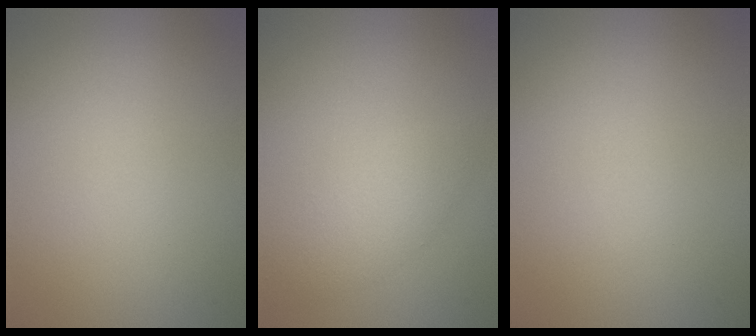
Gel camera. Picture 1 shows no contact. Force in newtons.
{"total": 2.5, "press": 2.5, "slide": 0.1}
{"total": 0.0}